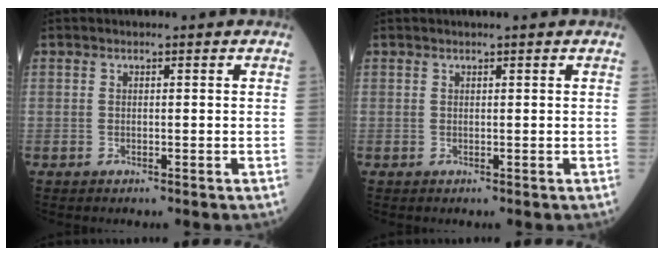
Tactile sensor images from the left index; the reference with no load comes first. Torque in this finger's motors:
{"motor_torque": [-0.22, -0.20, 0.00, 0.00]}